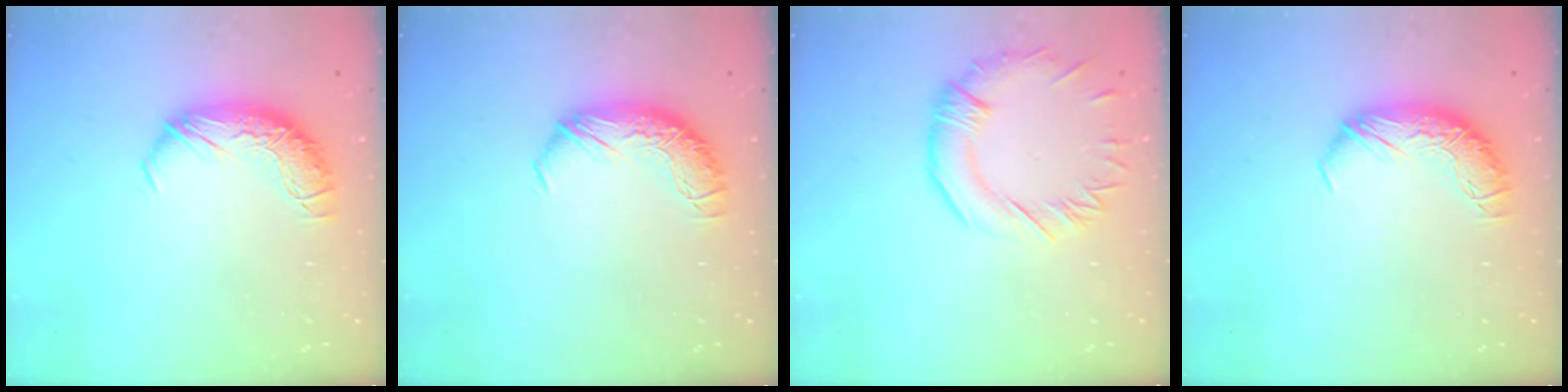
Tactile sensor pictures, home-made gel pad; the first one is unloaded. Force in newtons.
{"total": 0.0}
{"total": 2.0, "press": 1.8, "slide": 1.0}
{"total": 0.0}